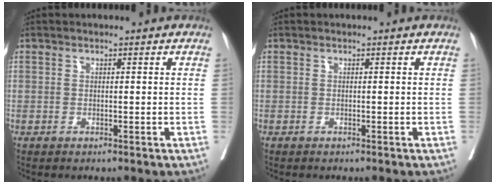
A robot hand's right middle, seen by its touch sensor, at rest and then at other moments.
{"total": 0.0}